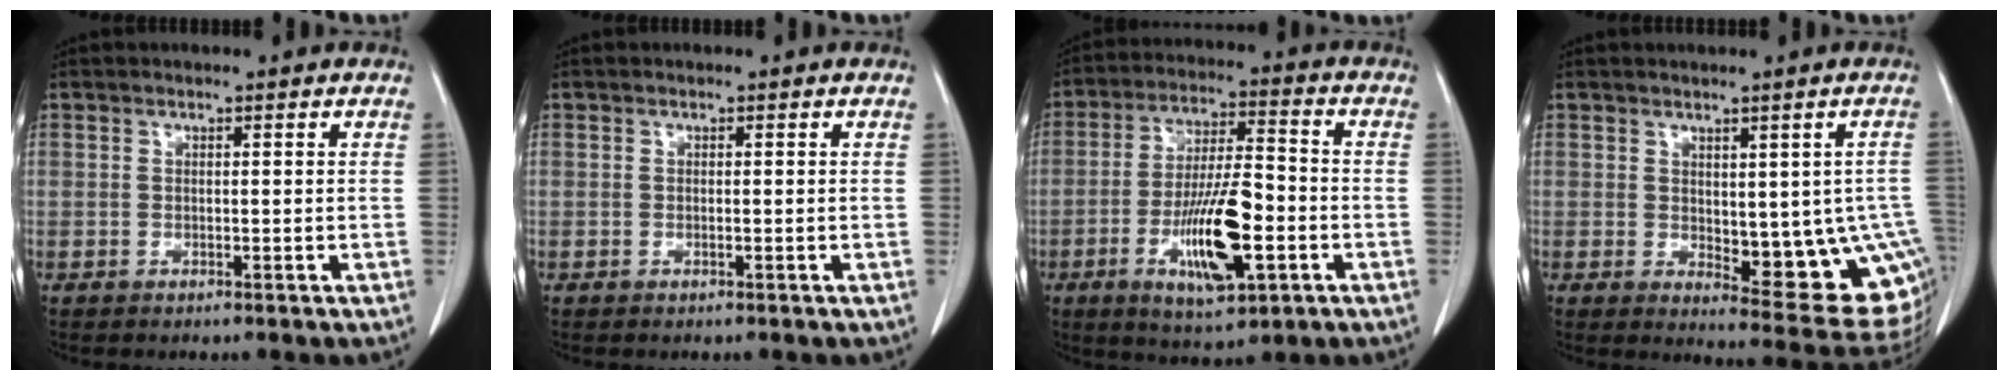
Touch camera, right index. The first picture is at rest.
{"total": 0.0}
{"total": 13.6, "force": [-4.3, 3.3, 12.5], "torque": [-0.231, -0.006, -0.069]}
{"total": 13.8, "force": [-1.9, 5.3, 12.6], "torque": [-0.108, -0.003, -0.007]}